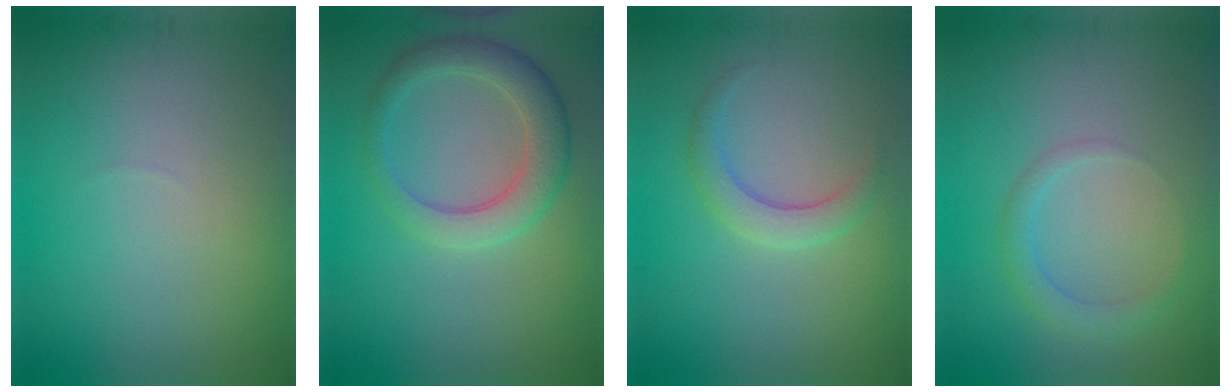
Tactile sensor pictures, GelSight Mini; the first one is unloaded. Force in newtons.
{"total": 4.4, "press": 4.4, "slide": 0.2}
{"total": 2.4, "press": 2.4, "slide": 0.0}
{"total": 1.9, "press": 1.9, "slide": 0.1}